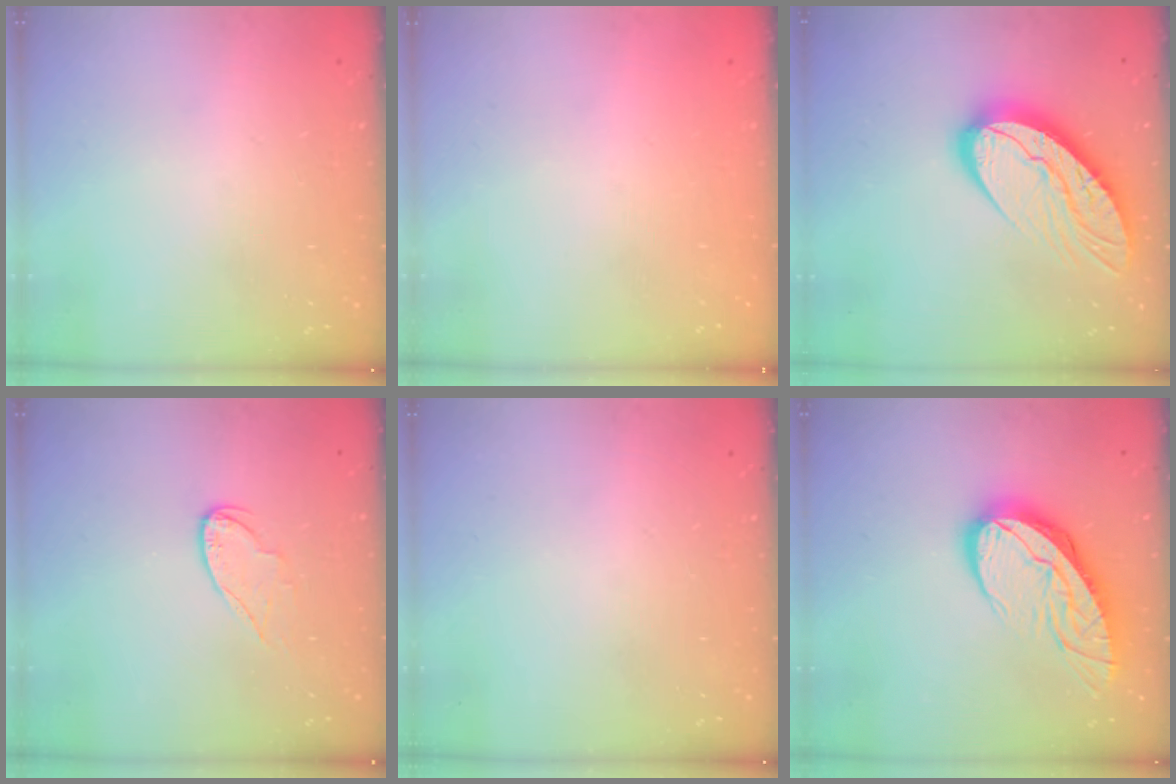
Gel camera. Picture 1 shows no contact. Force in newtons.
{"total": 0.0}
{"total": 14.5, "press": 14.5, "slide": 1.3}
{"total": 7.2, "press": 7.2, "slide": 0.4}
{"total": 0.0}
{"total": 12.8, "press": 12.8, "slide": 1.6}